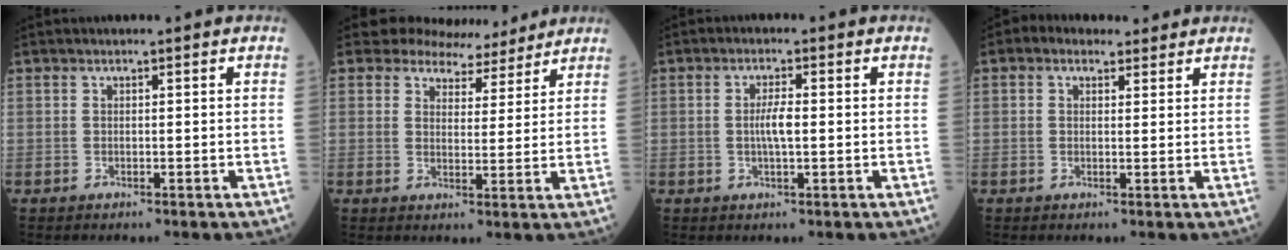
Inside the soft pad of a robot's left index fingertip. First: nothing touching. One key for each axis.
{"total": 9.1, "fx": 8.5, "fy": 3.2, "fz": 0.8, "tx": 0.004, "ty": 0.004, "tz": 0.105}
{"total": 3.1, "fx": -0.7, "fy": 0.5, "fz": 3.0, "tx": -0.056, "ty": -0.003, "tz": -0.018}
{"total": 3.4, "fx": 1.9, "fy": 2.5, "fz": 1.4, "tx": -0.025, "ty": 0.027, "tz": 0.028}